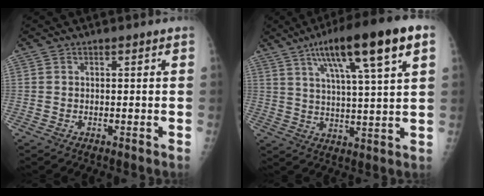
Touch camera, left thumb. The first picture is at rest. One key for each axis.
{"total": 18.0, "fx": 8.7, "fy": 2.9, "fz": 15.5, "tx": -0.238, "ty": -0.003, "tz": 0.138}